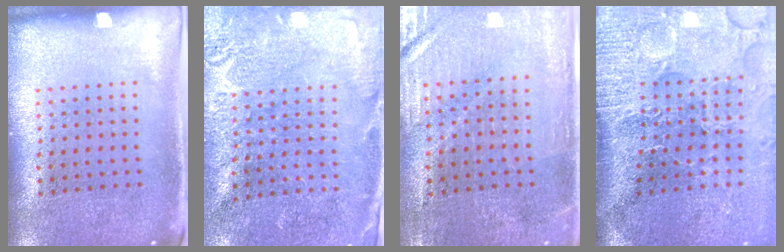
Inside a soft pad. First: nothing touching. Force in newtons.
{"total": 2.7, "press": 2.7, "slide": 0.2}
{"total": 0.7, "press": 0.6, "slide": 0.2}
{"total": 4.9, "press": 4.0, "slide": 2.9}